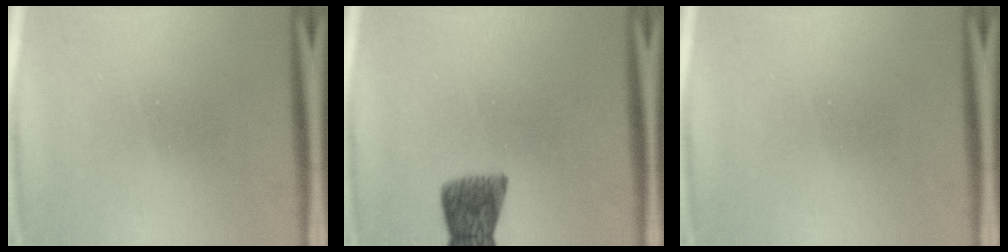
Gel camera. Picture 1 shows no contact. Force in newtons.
{"total": 6.7}
{"total": 0.0}